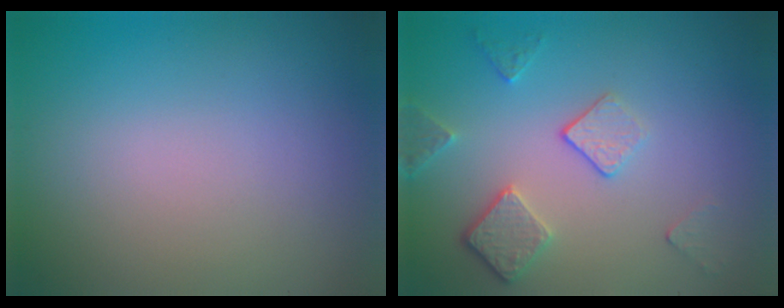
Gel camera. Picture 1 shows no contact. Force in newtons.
{"total": 3.6, "press": 2.8, "slide": 2.2}